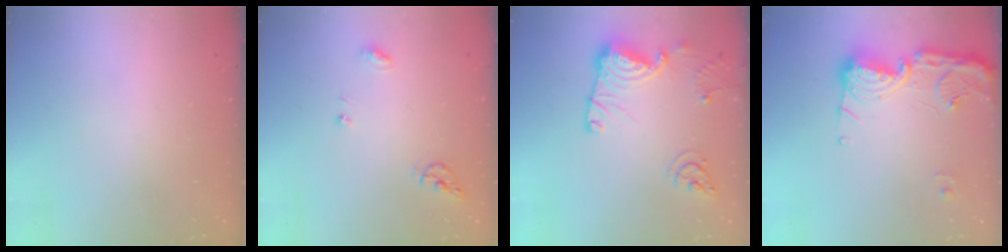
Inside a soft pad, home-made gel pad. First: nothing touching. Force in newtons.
{"total": 6.7, "press": 6.7, "slide": 0.3}
{"total": 14.1, "press": 14.0, "slide": 1.1}
{"total": 15.0, "press": 14.9, "slide": 0.8}